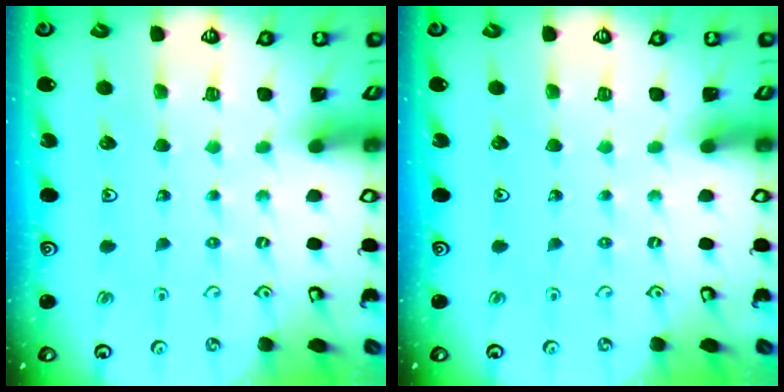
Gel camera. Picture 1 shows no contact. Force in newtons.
{"total": 0.0}